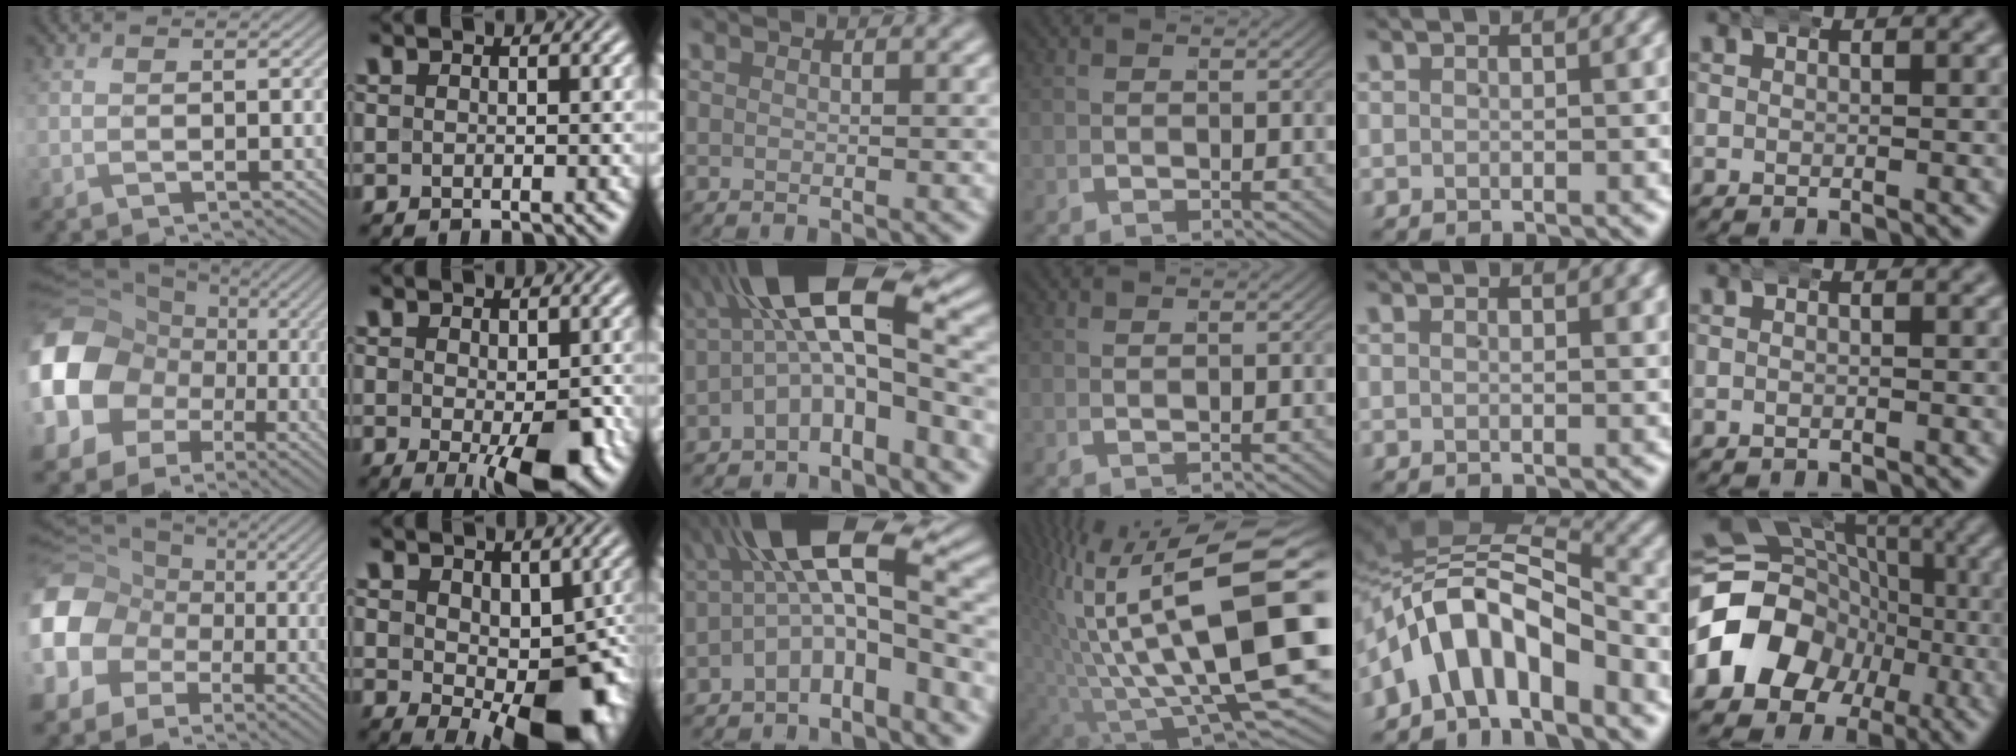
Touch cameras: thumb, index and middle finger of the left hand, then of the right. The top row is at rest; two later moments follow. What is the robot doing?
{"motion": "wrap", "object": "arm wrap"}